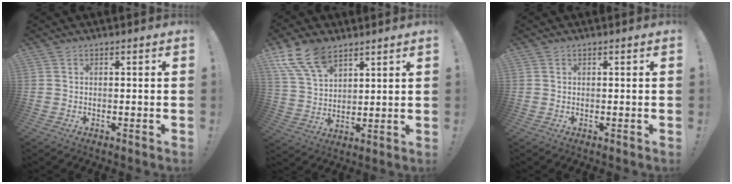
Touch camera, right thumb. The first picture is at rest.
{"total": 12.8, "force": [8.6, 6.9, 6.5], "torque": [-0.134, -0.033, 0.168]}
{"total": 0.0}